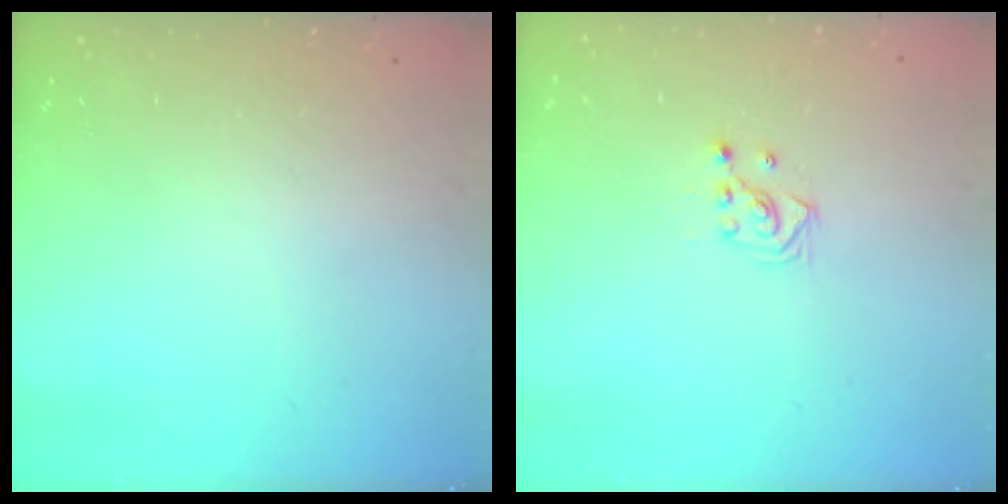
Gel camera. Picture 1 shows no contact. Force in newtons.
{"total": 2.9, "press": 2.9, "slide": 0.3}